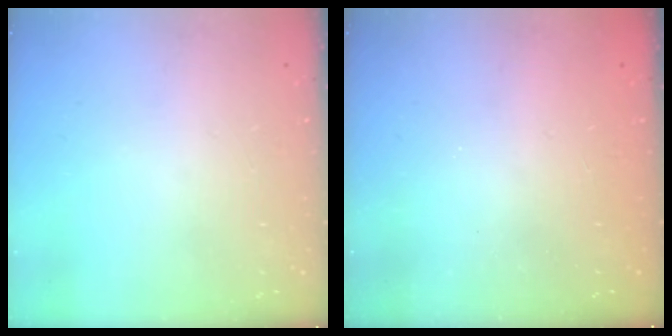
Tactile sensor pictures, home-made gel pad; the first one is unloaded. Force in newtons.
{"total": 2.5, "press": 2.3, "slide": 0.8}